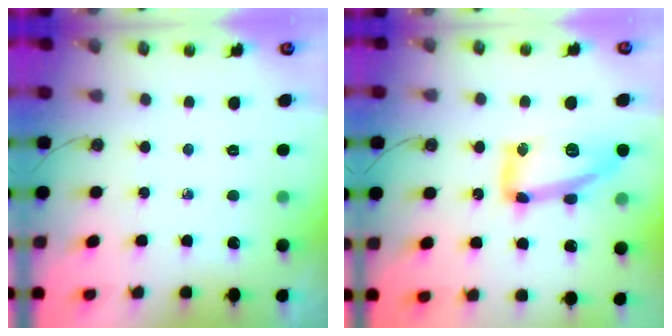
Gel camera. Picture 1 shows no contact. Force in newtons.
{"total": 15.8, "press": 15.8, "slide": 1.1}